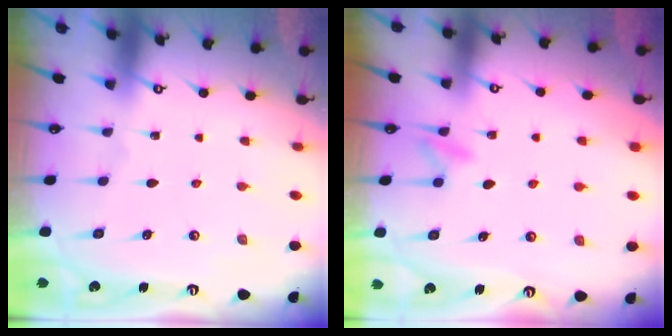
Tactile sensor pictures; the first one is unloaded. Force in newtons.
{"total": 7.2, "press": 7.1, "slide": 0.6}